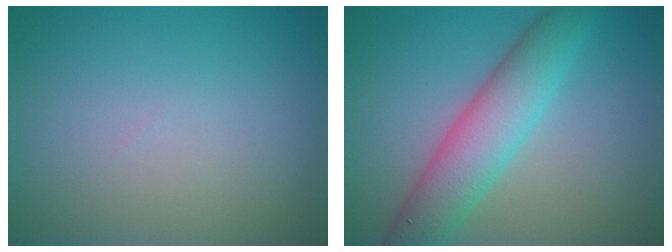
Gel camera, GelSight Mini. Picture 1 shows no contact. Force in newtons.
{"total": 6.1, "press": 6.1, "slide": 0.2}